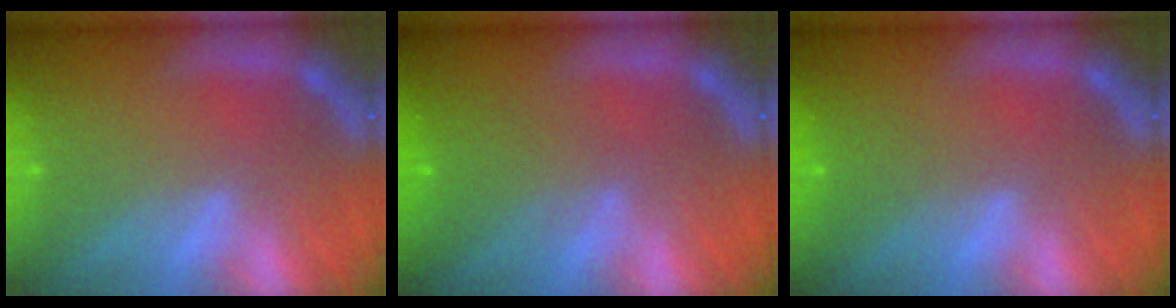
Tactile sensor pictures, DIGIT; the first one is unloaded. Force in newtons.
{"total": 3.1}
{"total": 1.5}